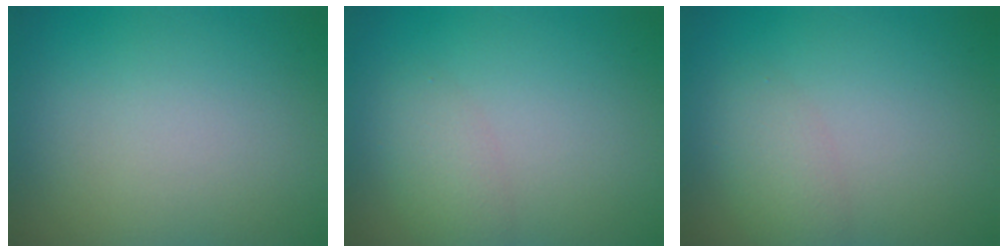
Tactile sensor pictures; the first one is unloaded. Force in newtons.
{"total": 2.1, "press": 2.1, "slide": 0.1}
{"total": 2.1, "press": 2.1, "slide": 0.1}